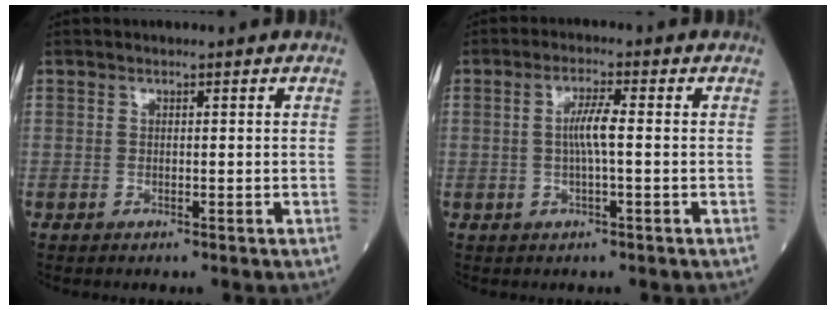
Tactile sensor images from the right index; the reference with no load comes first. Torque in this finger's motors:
{"motor_torque": [0.41, 0.10, 0.40, 0.11]}